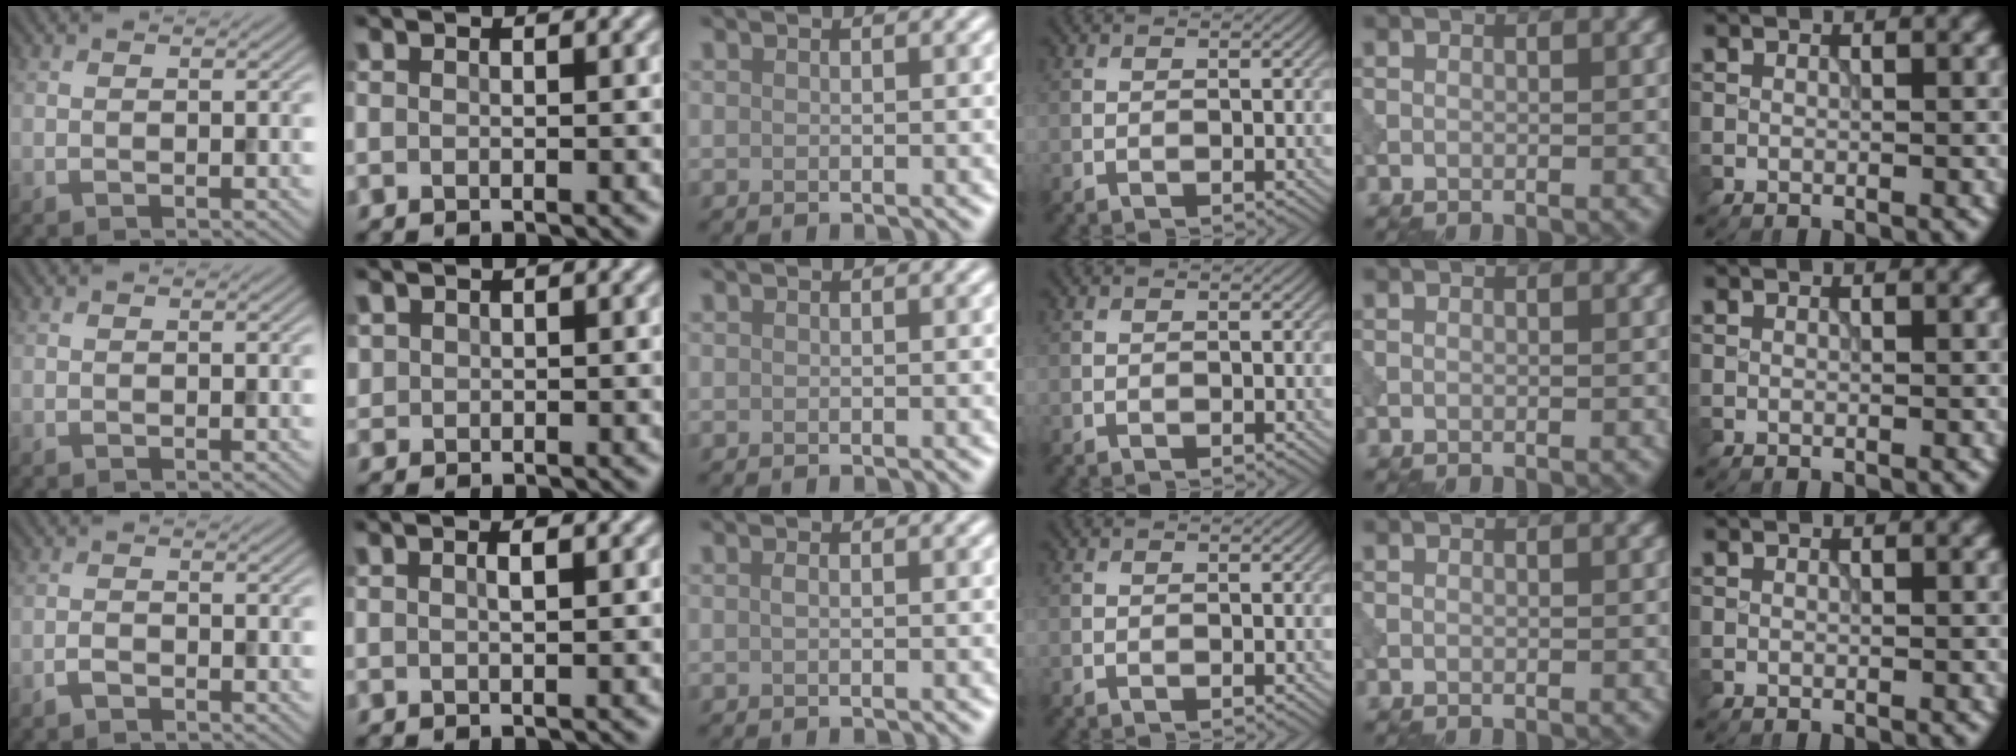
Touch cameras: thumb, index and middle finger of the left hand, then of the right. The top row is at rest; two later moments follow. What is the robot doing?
{"motion": "dispense", "object": "pipette"}